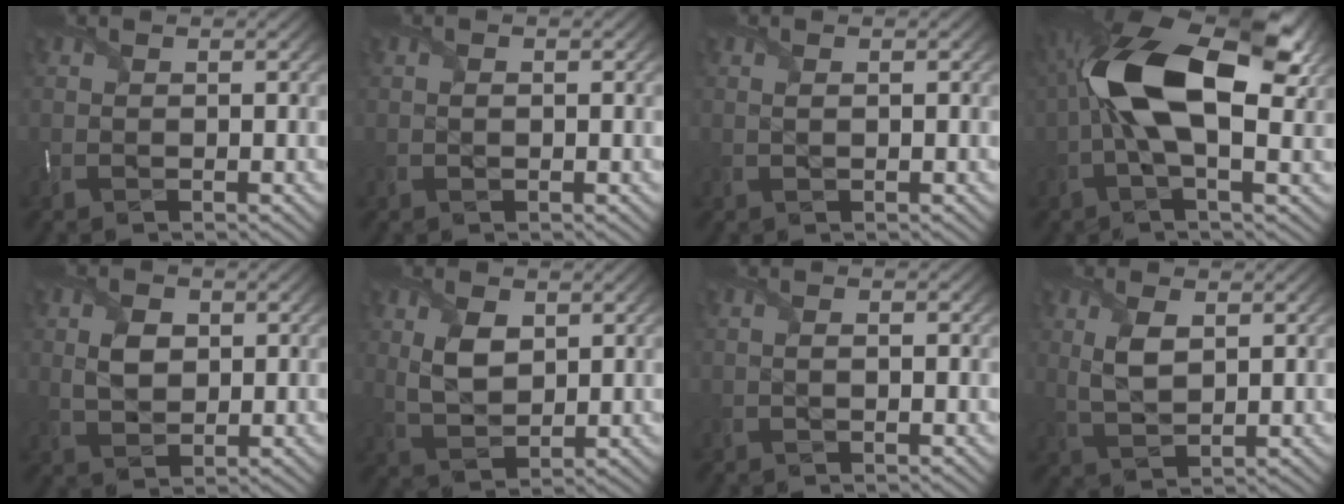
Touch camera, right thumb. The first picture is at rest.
{"total": 1.1, "force": [0.0, 0.7, 0.9], "torque": [-0.016, -0.003, 0.004]}
{"total": 0.8, "force": [0.2, 0.1, 0.8], "torque": [-0.019, 0.000, 0.004]}
{"total": 15.8, "force": [2.1, 7.6, 13.7], "torque": [-0.273, 0.012, 0.023]}
{"total": 4.0, "force": [0.8, 2.8, 2.7], "torque": [-0.061, -0.003, 0.014]}
{"total": 5.4, "force": [1.7, 3.3, 3.9], "torque": [-0.089, -0.006, 0.036]}
{"total": 1.1, "force": [-0.2, 0.3, 1.0], "torque": [-0.023, 0.000, -0.004]}
{"total": 4.3, "force": [1.3, 2.1, 3.5], "torque": [-0.086, -0.004, 0.033]}